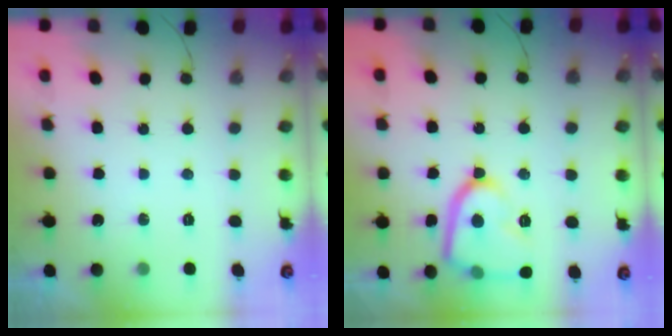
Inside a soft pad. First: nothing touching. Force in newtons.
{"total": 14.4, "press": 14.3, "slide": 1.2}